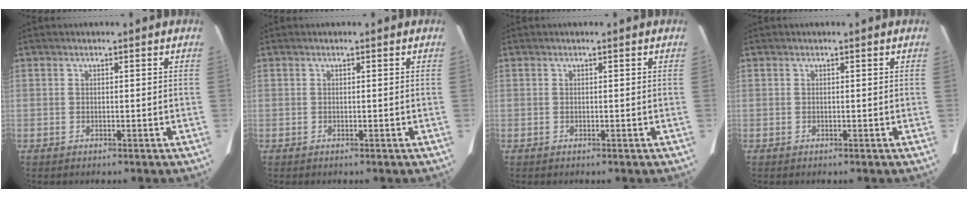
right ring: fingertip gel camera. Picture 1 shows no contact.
{"total": 0.0}
{"total": 0.0}
{"total": 0.0}